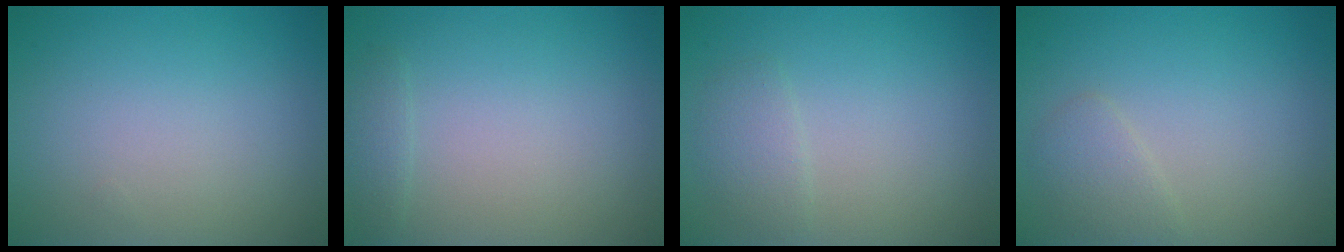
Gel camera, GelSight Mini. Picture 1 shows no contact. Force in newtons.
{"total": 1.0, "press": 1.0, "slide": 0.1}
{"total": 1.5, "press": 1.5, "slide": 0.0}
{"total": 1.7, "press": 1.7, "slide": 0.0}